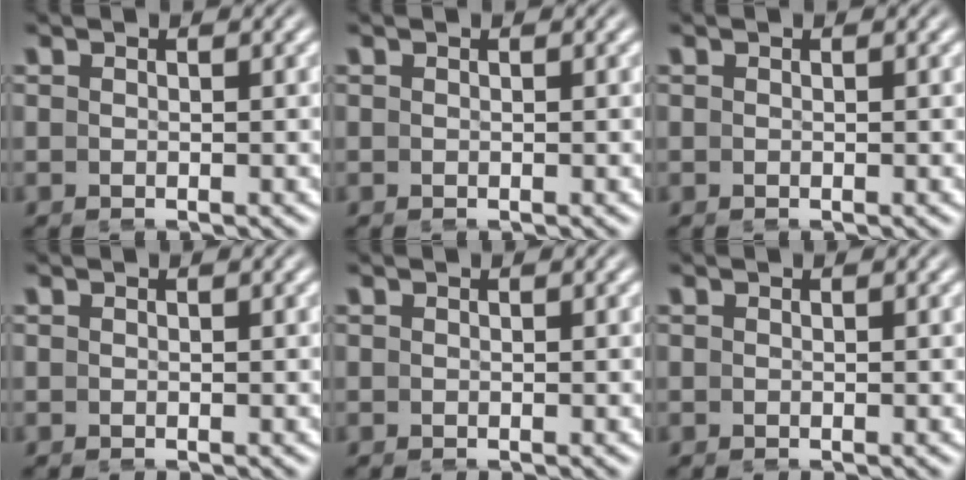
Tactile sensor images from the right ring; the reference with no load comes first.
{"total": 0.0}
{"total": 0.0}
{"total": 0.0}
{"total": 0.0}
{"total": 0.0}